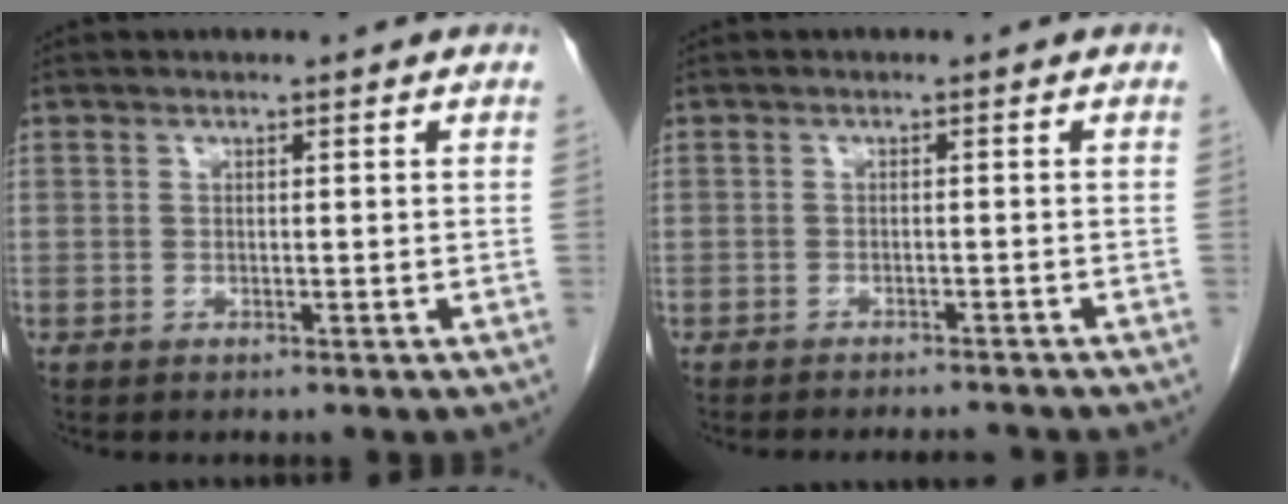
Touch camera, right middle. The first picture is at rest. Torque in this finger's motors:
{"motor_torque": [0.08, 0.01, 0.01, 0.00]}